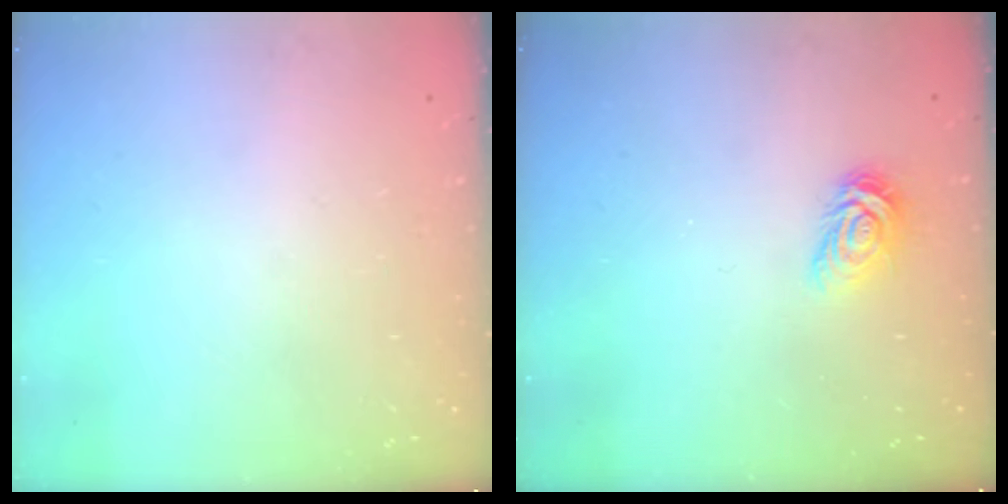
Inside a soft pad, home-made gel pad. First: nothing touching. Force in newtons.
{"total": 5.1, "press": 5.0, "slide": 0.6}